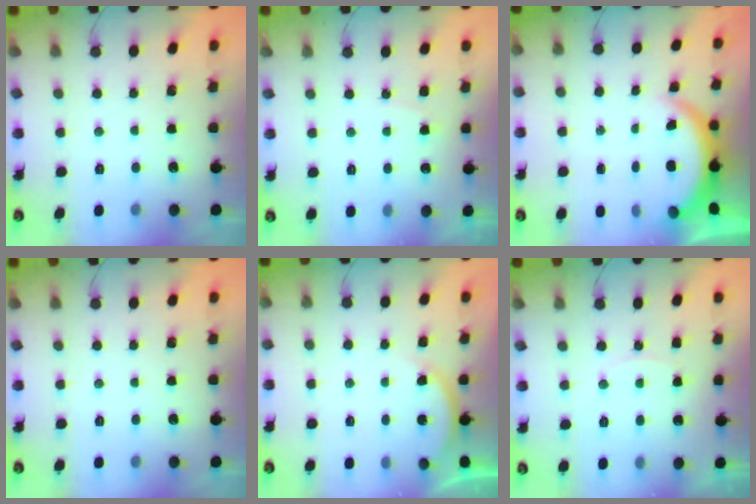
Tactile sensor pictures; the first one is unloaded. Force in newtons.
{"total": 4.3, "press": 4.3, "slide": 0.5}
{"total": 3.9, "press": 3.9, "slide": 0.1}
{"total": 0.0}
{"total": 3.4, "press": 3.4, "slide": 0.5}
{"total": 6.0, "press": 5.9, "slide": 0.6}